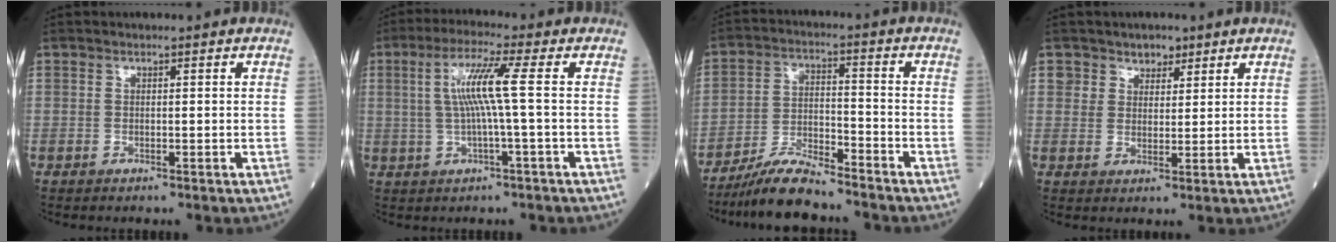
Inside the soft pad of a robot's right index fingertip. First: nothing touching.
{"total": 7.1, "force": [0.7, -0.9, 7.0], "torque": [-0.143, 0.010, 0.015]}
{"total": 8.5, "force": [-7.7, 0.8, 3.4], "torque": [-0.068, -0.011, -0.143]}
{"total": 3.5, "force": [2.4, 2.6, 0.4], "torque": [0.007, -0.005, 0.036]}